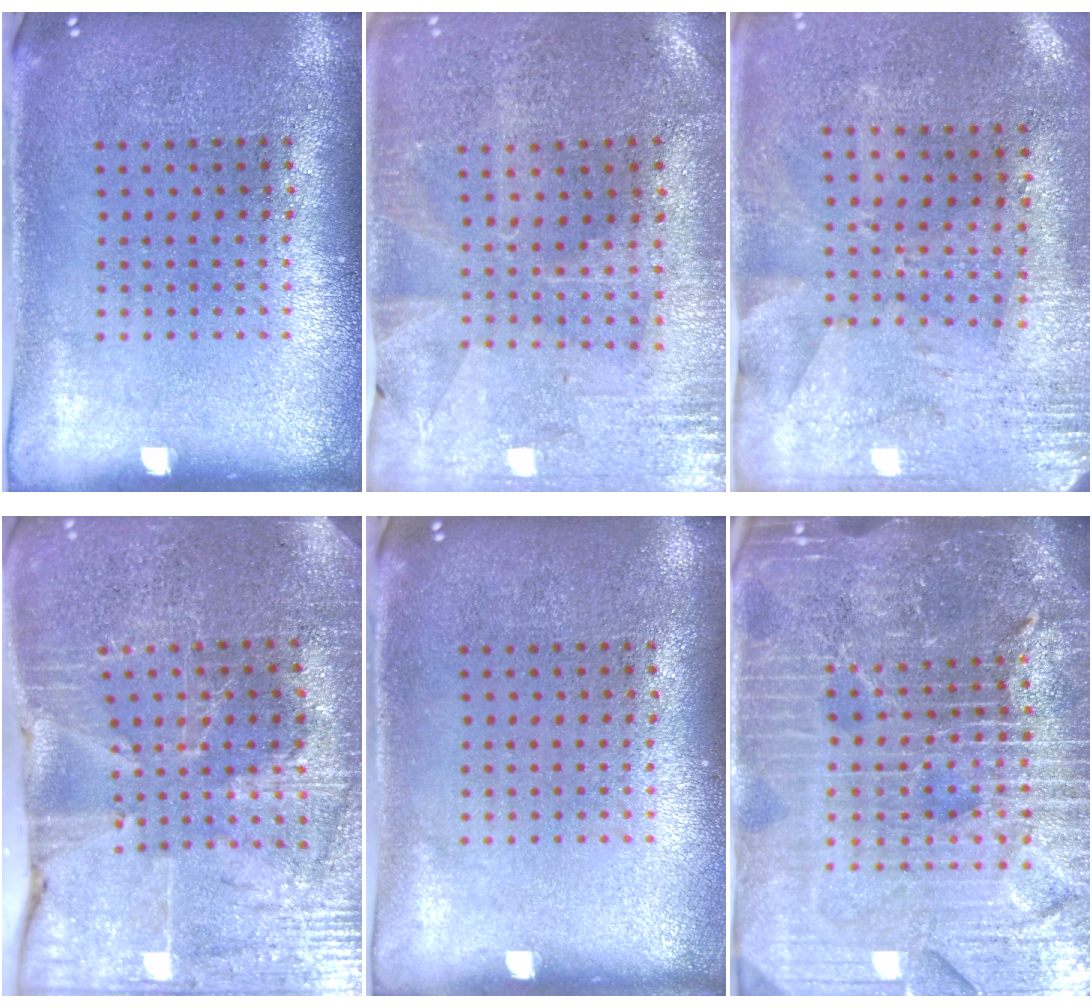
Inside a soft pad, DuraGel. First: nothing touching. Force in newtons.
{"total": 0.5, "press": 0.3, "slide": 0.4}
{"total": 2.8, "press": 2.3, "slide": 1.7}
{"total": 3.4, "press": 3.4, "slide": 0.3}
{"total": 0.0}
{"total": 6.3, "press": 5.6, "slide": 3.0}